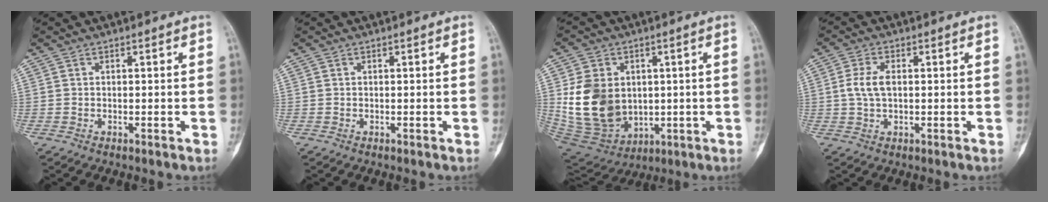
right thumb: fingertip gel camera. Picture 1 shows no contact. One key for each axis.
{"total": 0.0}
{"total": 16.1, "fx": 1.3, "fy": 12.5, "fz": 10.0, "tx": -0.160, "ty": -0.012, "tz": 0.055}
{"total": 4.7, "fx": 0.4, "fy": 2.6, "fz": 3.9, "tx": -0.089, "ty": 0.004, "tz": 0.005}